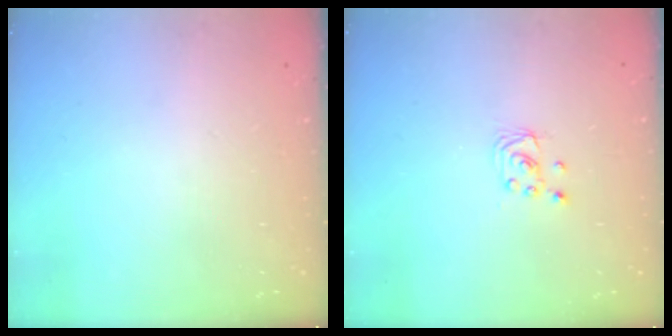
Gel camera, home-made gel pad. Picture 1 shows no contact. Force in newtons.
{"total": 2.0, "press": 2.0, "slide": 0.2}